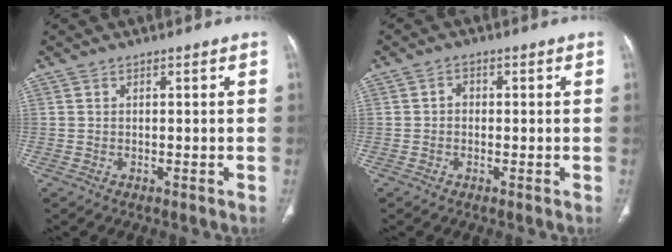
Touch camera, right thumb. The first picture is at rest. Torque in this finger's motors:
{"motor_torque": [-0.18, 0.29, 0.16, -0.32, 0.01]}